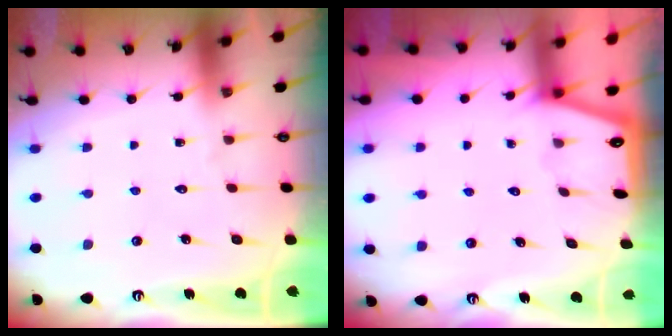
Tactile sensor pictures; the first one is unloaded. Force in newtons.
{"total": 0.7, "press": 0.6, "slide": 0.2}